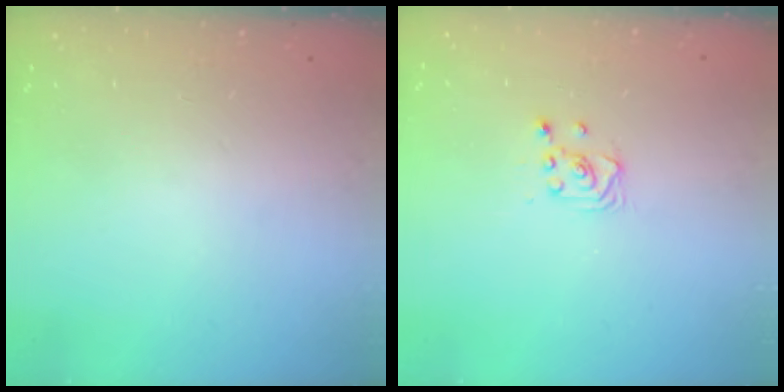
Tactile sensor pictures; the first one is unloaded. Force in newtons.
{"total": 2.6, "press": 2.6, "slide": 0.2}